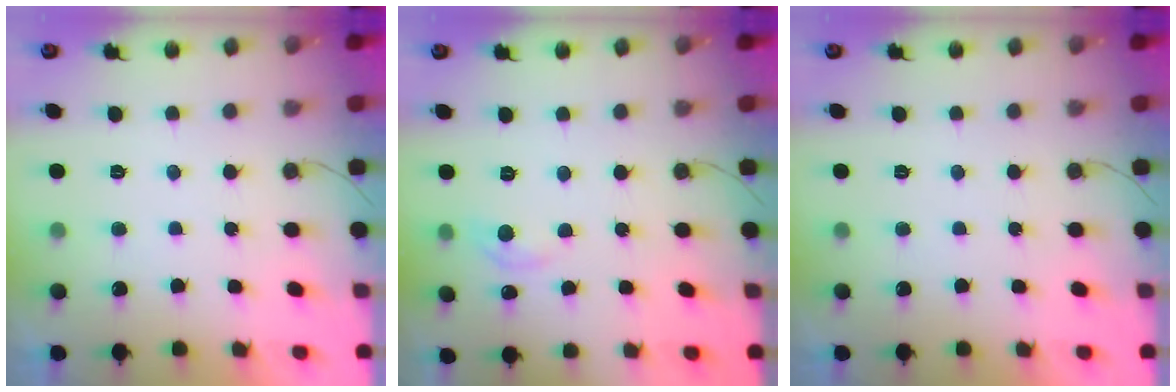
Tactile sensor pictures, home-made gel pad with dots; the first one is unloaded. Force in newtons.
{"total": 4.5, "press": 4.4, "slide": 0.6}
{"total": 0.0}